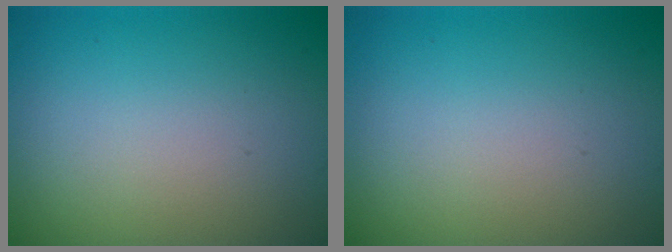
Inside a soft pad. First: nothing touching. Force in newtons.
{"total": 0.0}